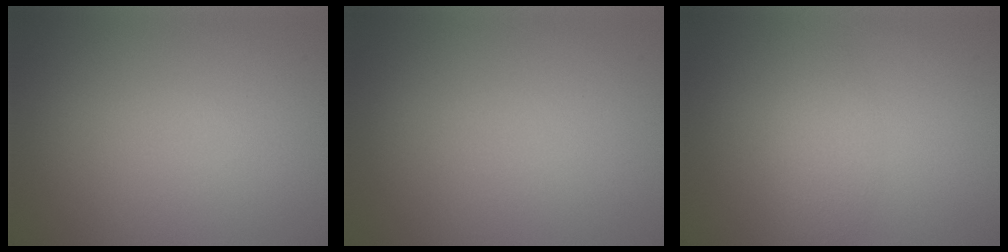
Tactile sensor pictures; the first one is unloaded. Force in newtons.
{"total": 0.0}
{"total": 2.0, "press": 2.0, "slide": 0.2}